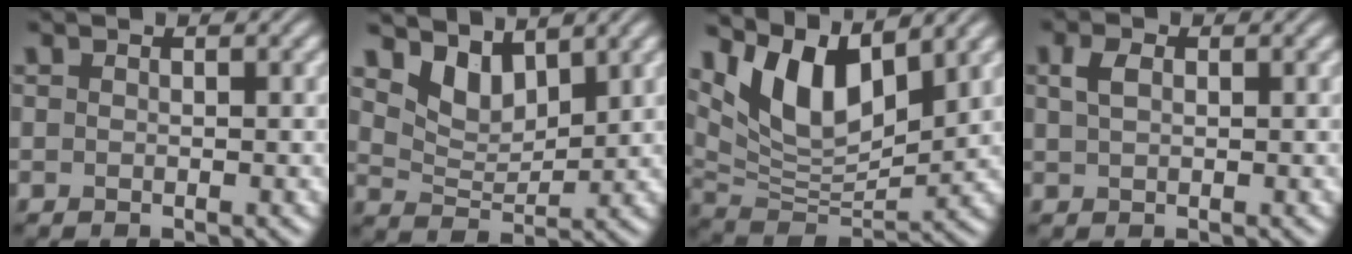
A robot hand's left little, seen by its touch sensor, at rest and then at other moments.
{"total": 3.8, "force": [3.0, 1.7, 1.7], "torque": [-0.045, -0.009, 0.054]}
{"total": 8.9, "force": [4.8, 3.8, 6.4], "torque": [-0.125, -0.005, 0.092]}
{"total": 1.8, "force": [0.7, 1.1, 1.2], "torque": [-0.030, 0.004, 0.012]}